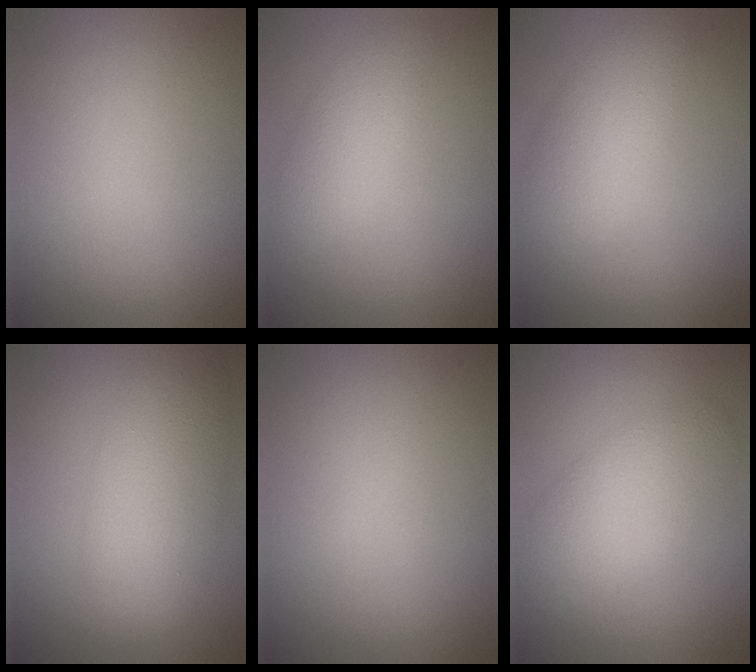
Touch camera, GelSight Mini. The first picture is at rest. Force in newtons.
{"total": 2.5, "press": 2.5, "slide": 0.1}
{"total": 4.0, "press": 4.0, "slide": 0.0}
{"total": 6.0, "press": 6.0, "slide": 0.2}
{"total": 0.0}
{"total": 4.4, "press": 4.4, "slide": 0.4}